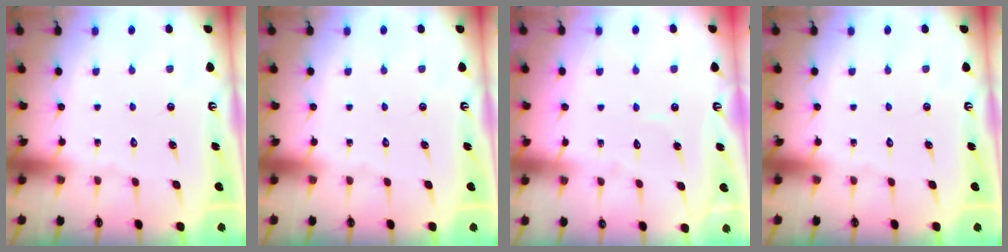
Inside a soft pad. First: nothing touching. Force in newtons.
{"total": 0.0}
{"total": 2.9, "press": 2.9, "slide": 0.3}
{"total": 0.0}